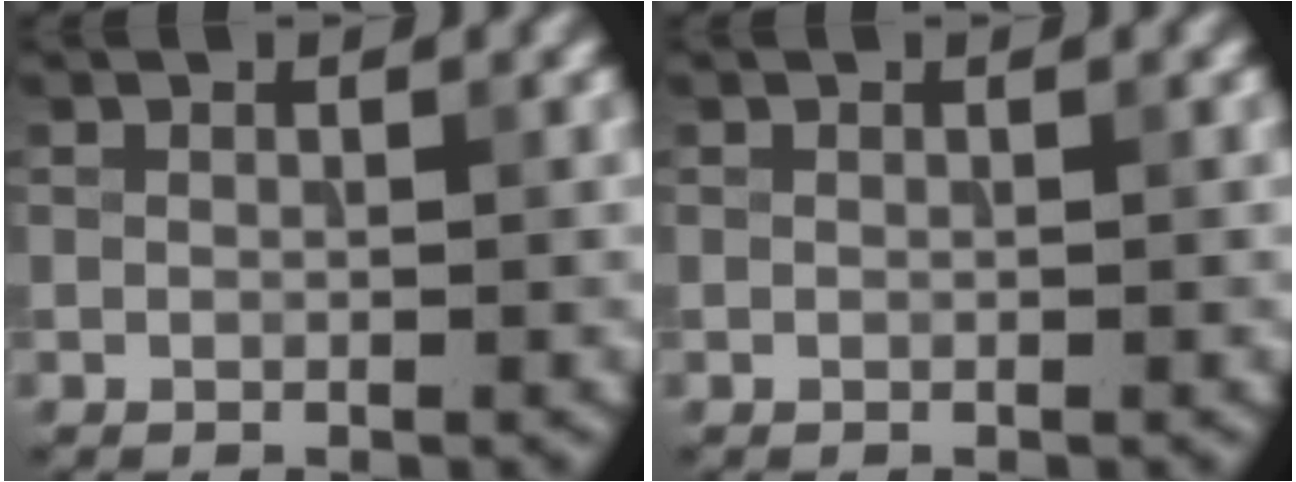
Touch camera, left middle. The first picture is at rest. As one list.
[{"total": 0.0}]